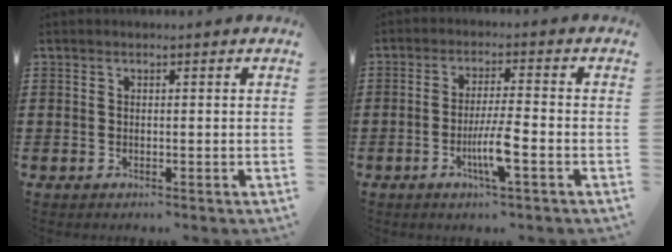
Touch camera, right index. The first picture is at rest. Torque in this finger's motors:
{"motor_torque": [1.58, 0.08, 0.53, 0.08]}